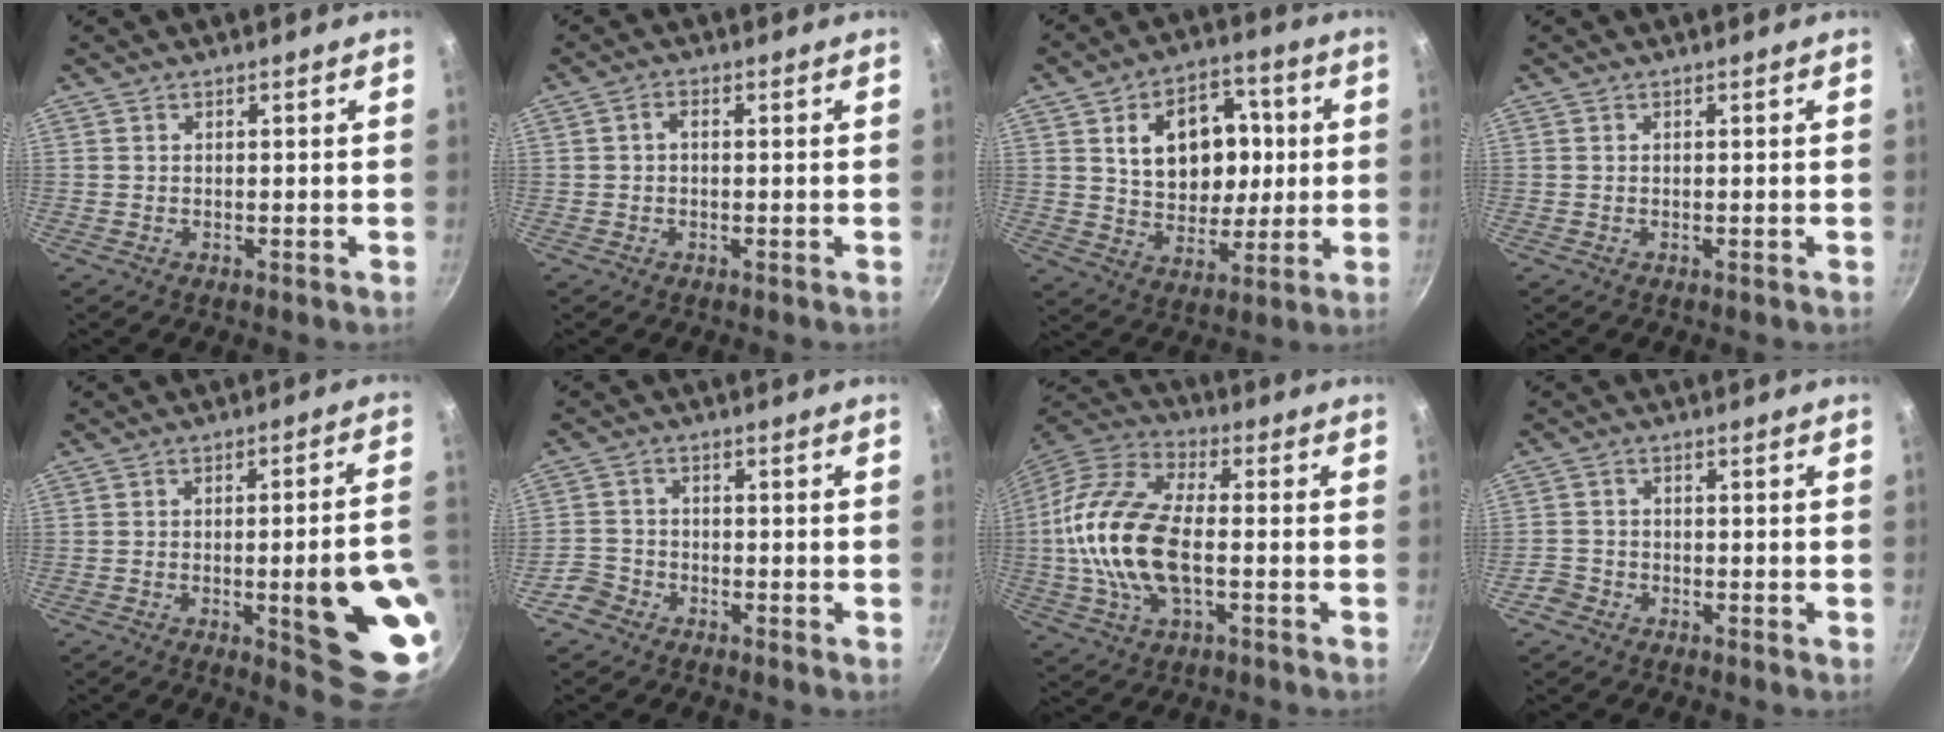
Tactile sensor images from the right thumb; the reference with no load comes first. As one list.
[{"total": 1.7, "force": [0.1, 1.2, 1.3], "torque": [-0.022, 0.009, 0.000]}, {"total": 16.8, "force": [3.2, 12.2, 11.1], "torque": [-0.123, 0.008, 0.055]}, {"total": 0.0}, {"total": 17.7, "force": [-4.1, 4.1, 16.8], "torque": [-0.175, 0.019, -0.049]}, {"total": 3.5, "force": [-2.4, 2.3, 0.9], "torque": [-0.009, 0.030, -0.050]}, {"total": 19.3, "force": [-1.5, 9.7, 16.6], "torque": [-0.325, 0.032, -0.043]}, {"total": 2.5, "force": [-1.7, 1.7, 0.7], "torque": [-0.011, 0.017, -0.035]}]